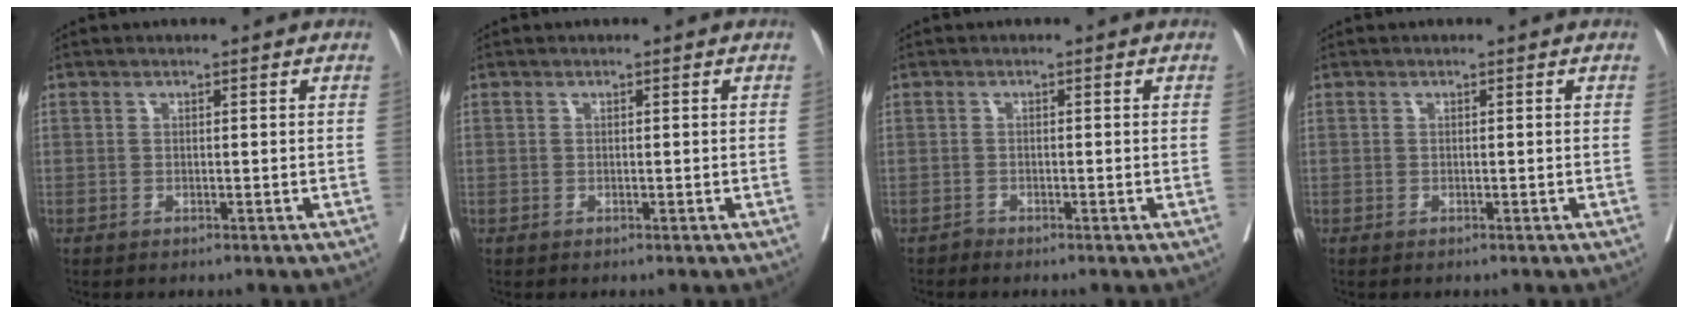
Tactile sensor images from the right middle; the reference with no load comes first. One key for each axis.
{"total": 0.0}
{"total": 0.6, "fx": -0.5, "fy": -0.1, "fz": -0.1, "tx": -0.001, "ty": -0.003, "tz": -0.011}
{"total": 0.0}